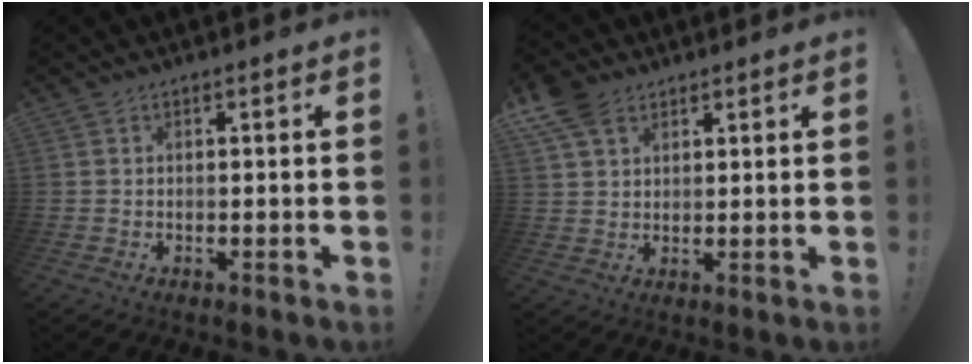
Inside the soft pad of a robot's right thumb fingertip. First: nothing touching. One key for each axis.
{"total": 7.8, "fx": 4.7, "fy": 5.1, "fz": 3.6, "tx": -0.061, "ty": -0.016, "tz": 0.093}